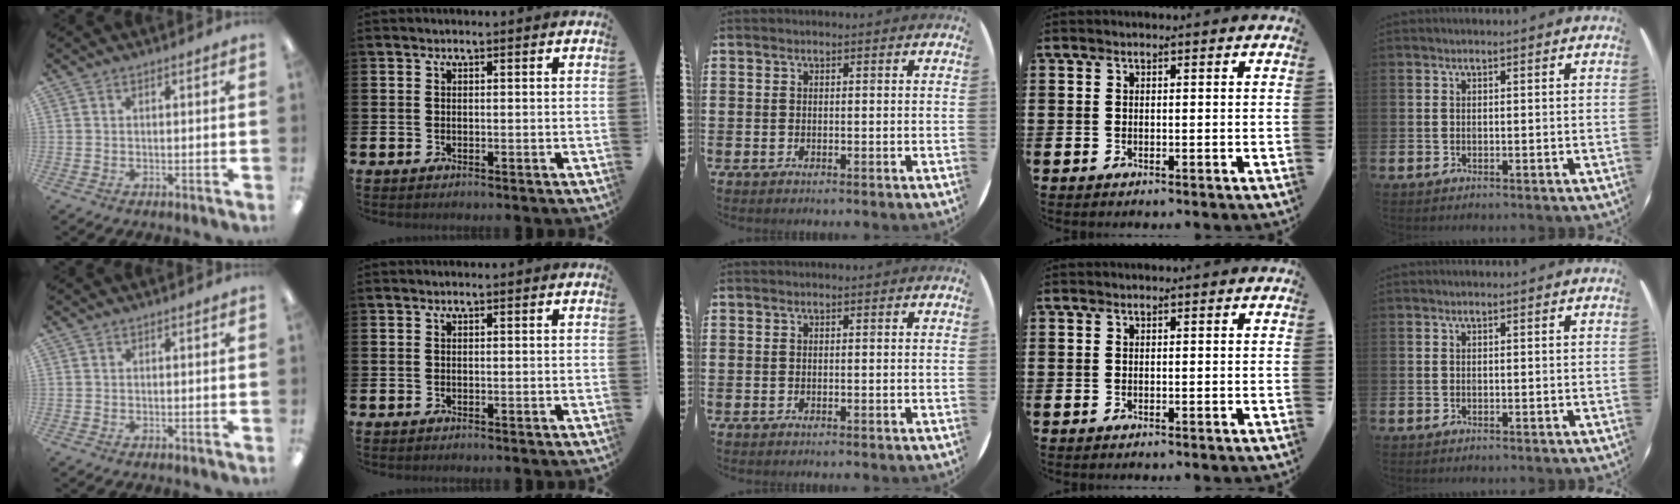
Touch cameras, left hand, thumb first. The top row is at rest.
{}